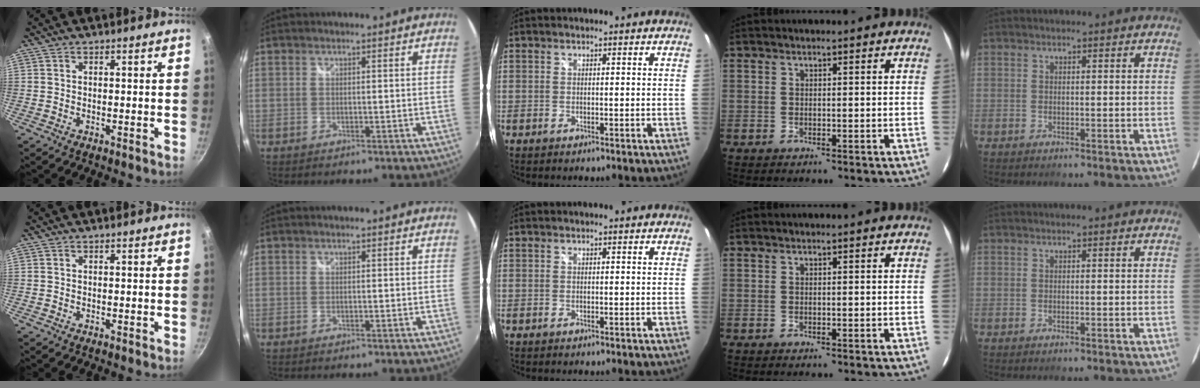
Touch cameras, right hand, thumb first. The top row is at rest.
{}